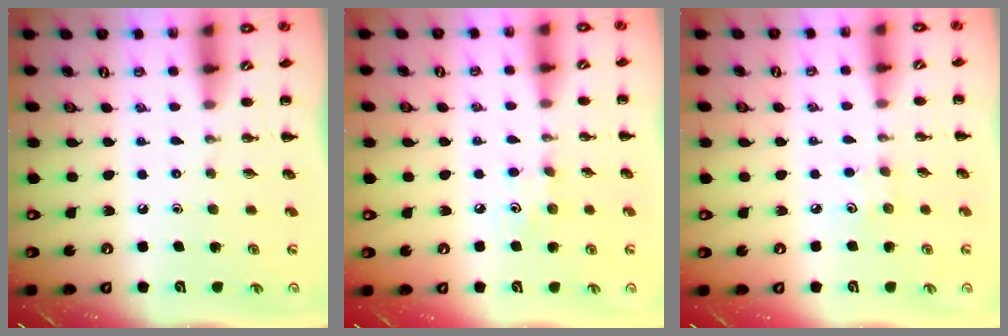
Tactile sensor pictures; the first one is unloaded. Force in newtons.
{"total": 4.8, "press": 4.6, "slide": 1.4}
{"total": 4.4, "press": 4.3, "slide": 1.2}